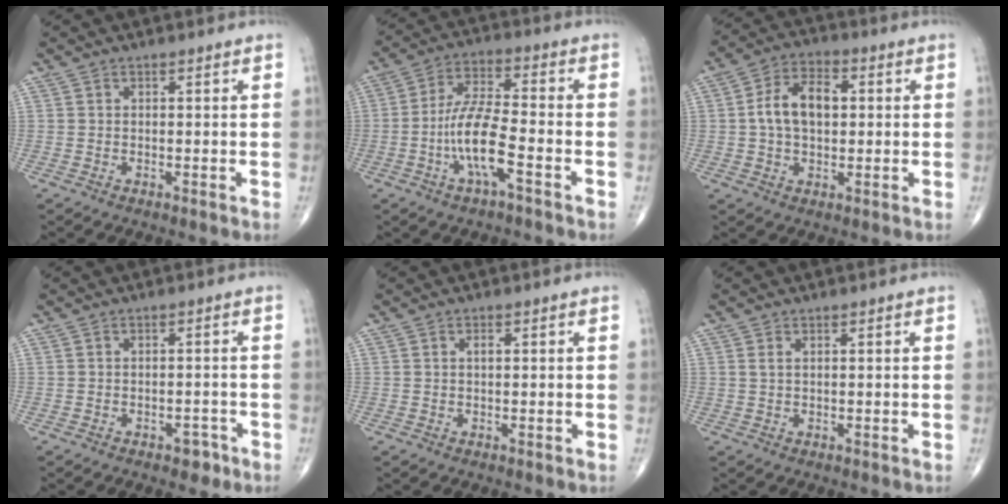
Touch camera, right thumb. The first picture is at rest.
{"total": 10.6, "force": [-3.9, 2.6, 9.5], "torque": [-0.196, 0.032, -0.075]}
{"total": 9.8, "force": [0.8, 6.1, 7.6], "torque": [-0.128, 0.019, 0.010]}
{"total": 2.6, "force": [-1.7, 1.5, 1.3], "torque": [-0.005, 0.011, -0.019]}
{"total": 1.1, "force": [0.3, 0.5, 0.9], "torque": [-0.016, 0.003, 0.004]}
{"total": 1.1, "force": [0.5, 0.5, 0.9], "torque": [-0.022, 0.008, 0.014]}